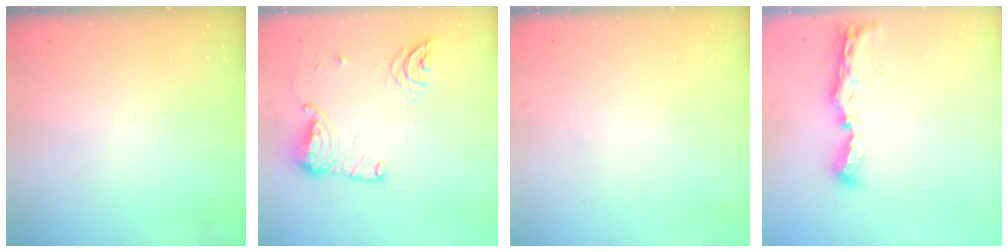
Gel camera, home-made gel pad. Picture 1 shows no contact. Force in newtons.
{"total": 14.3, "press": 14.2, "slide": 1.4}
{"total": 0.0}
{"total": 8.7, "press": 8.7, "slide": 0.3}